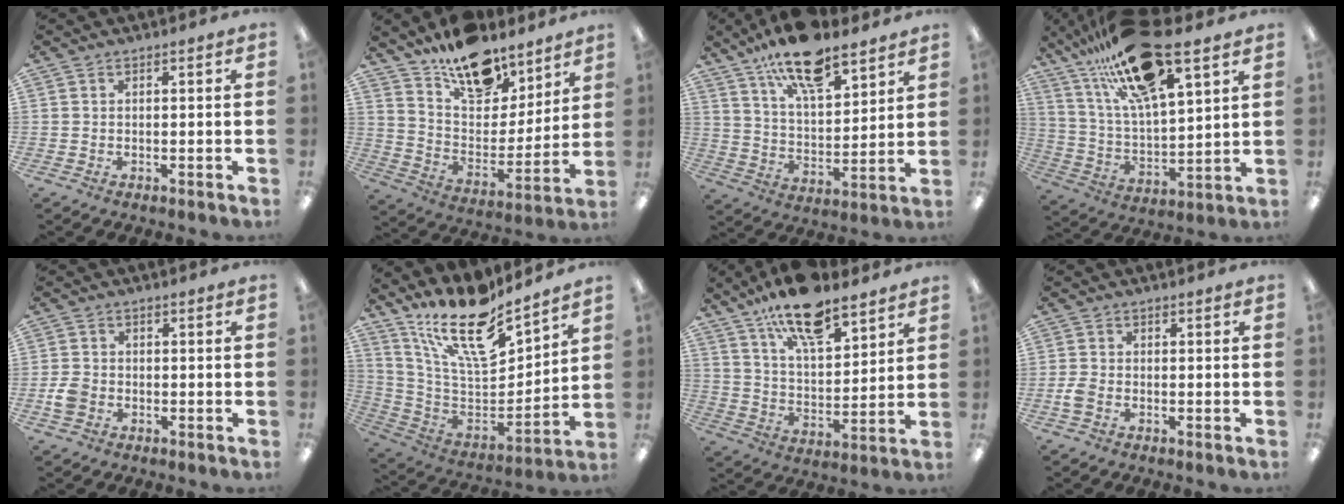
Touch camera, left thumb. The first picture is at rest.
{"total": 16.7, "force": [12.8, 8.4, 6.7], "torque": [-0.115, -0.089, 0.233]}
{"total": 16.4, "force": [12.6, 5.6, 8.9], "torque": [-0.158, -0.065, 0.219]}
{"total": 23.5, "force": [15.8, 6.8, 16.0], "torque": [-0.283, -0.066, 0.265]}
{"total": 3.9, "force": [-1.4, 3.0, 2.1], "torque": [-0.039, 0.007, -0.026]}
{"total": 20.0, "force": [15.3, 6.4, 11.2], "torque": [-0.205, -0.114, 0.268]}
{"total": 16.0, "force": [12.4, 5.5, 8.5], "torque": [-0.151, -0.064, 0.216]}
{"total": 2.5, "force": [-1.0, 1.6, 1.6], "torque": [-0.034, 0.003, -0.020]}